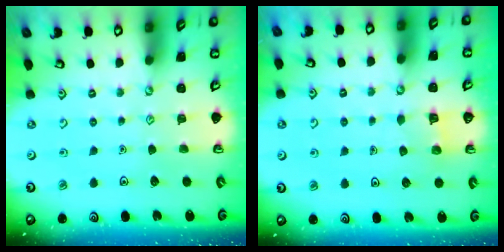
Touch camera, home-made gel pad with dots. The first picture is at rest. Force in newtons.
{"total": 3.4, "press": 3.4, "slide": 0.2}